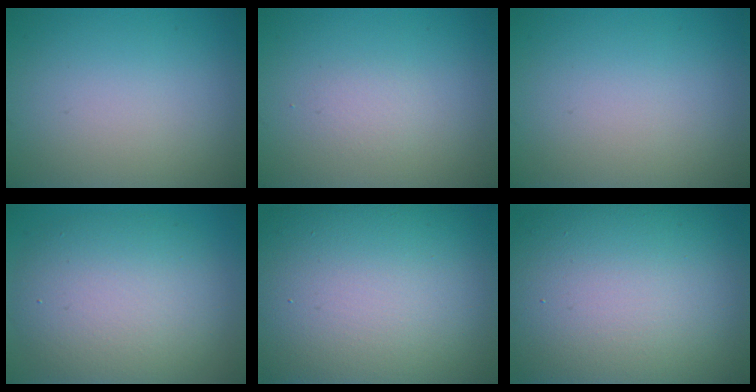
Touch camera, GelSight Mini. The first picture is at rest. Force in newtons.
{"total": 0.9, "press": 0.9, "slide": 0.2}
{"total": 0.0}
{"total": 8.4, "press": 8.4, "slide": 0.7}
{"total": 19.0, "press": 18.9, "slide": 1.1}
{"total": 18.0, "press": 17.9, "slide": 1.2}